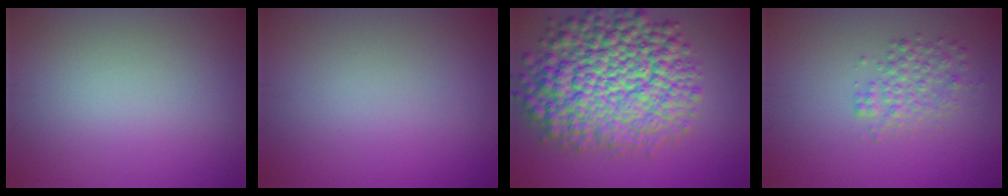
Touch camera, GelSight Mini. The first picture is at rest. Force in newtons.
{"total": 0.0}
{"total": 13.4, "press": 13.4, "slide": 0.5}
{"total": 2.6, "press": 2.6, "slide": 0.1}